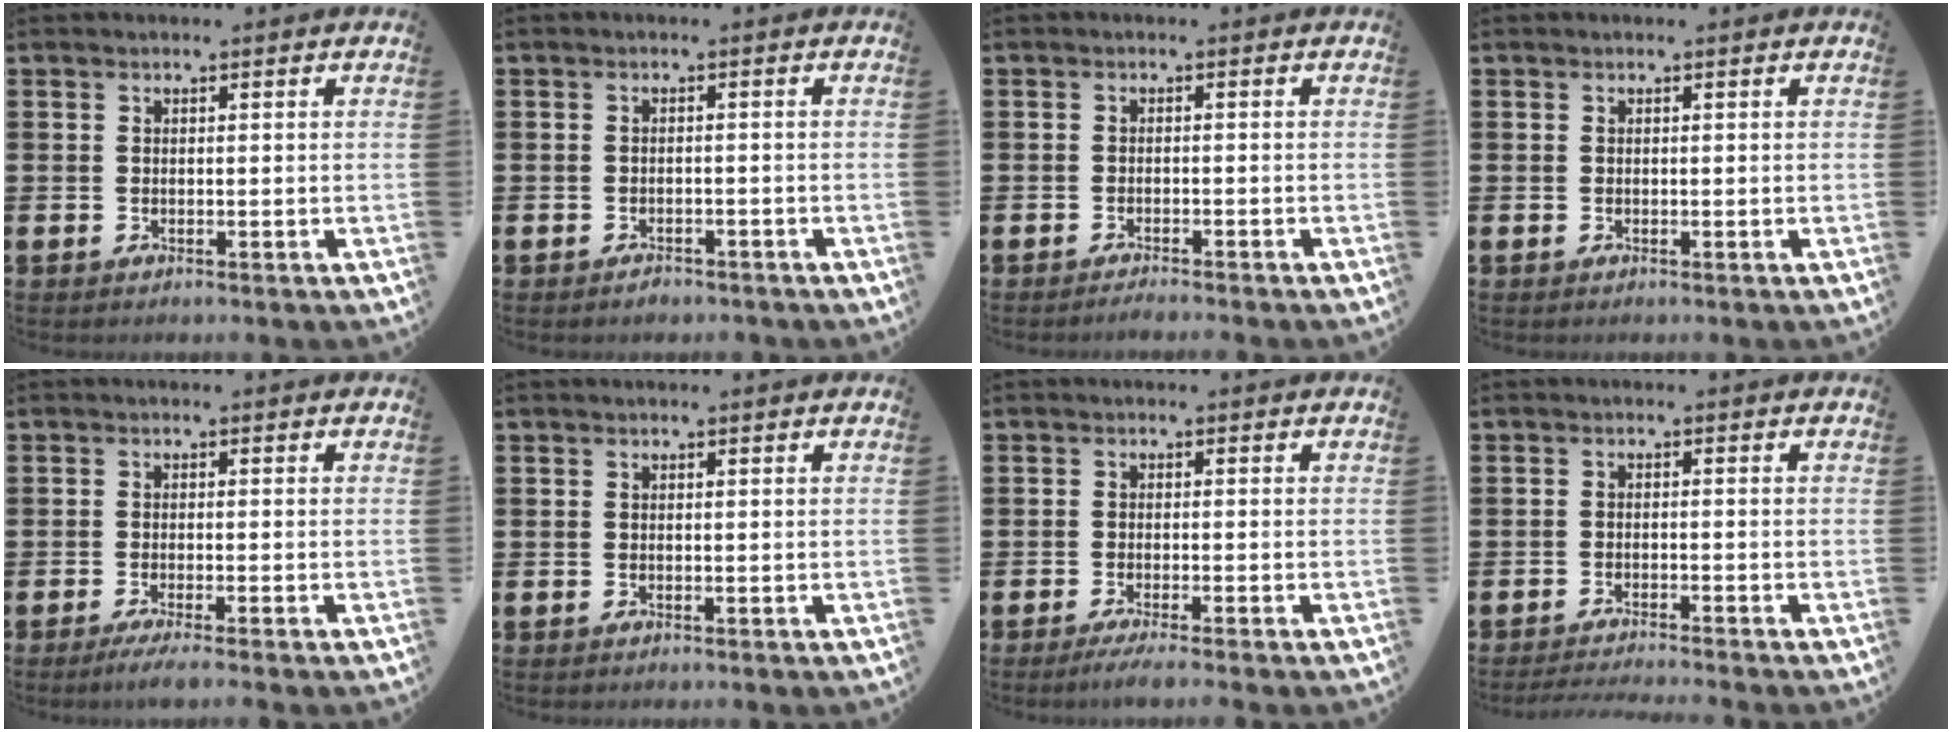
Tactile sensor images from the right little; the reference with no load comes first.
{"total": 1.0, "force": [-0.9, 0.3, 0.0], "torque": [-0.003, 0.002, -0.021]}
{"total": 1.0, "force": [-1.0, -0.1, 0.2], "torque": [-0.004, -0.002, -0.019]}
{"total": 0.0}
{"total": 1.6, "force": [-1.0, 0.0, 1.2], "torque": [-0.019, -0.001, -0.019]}
{"total": 0.0}
{"total": 1.6, "force": [-1.0, 0.0, 1.2], "torque": [-0.018, 0.001, -0.020]}
{"total": 1.7, "force": [-1.6, -0.2, 0.4], "torque": [-0.005, 0.001, -0.032]}